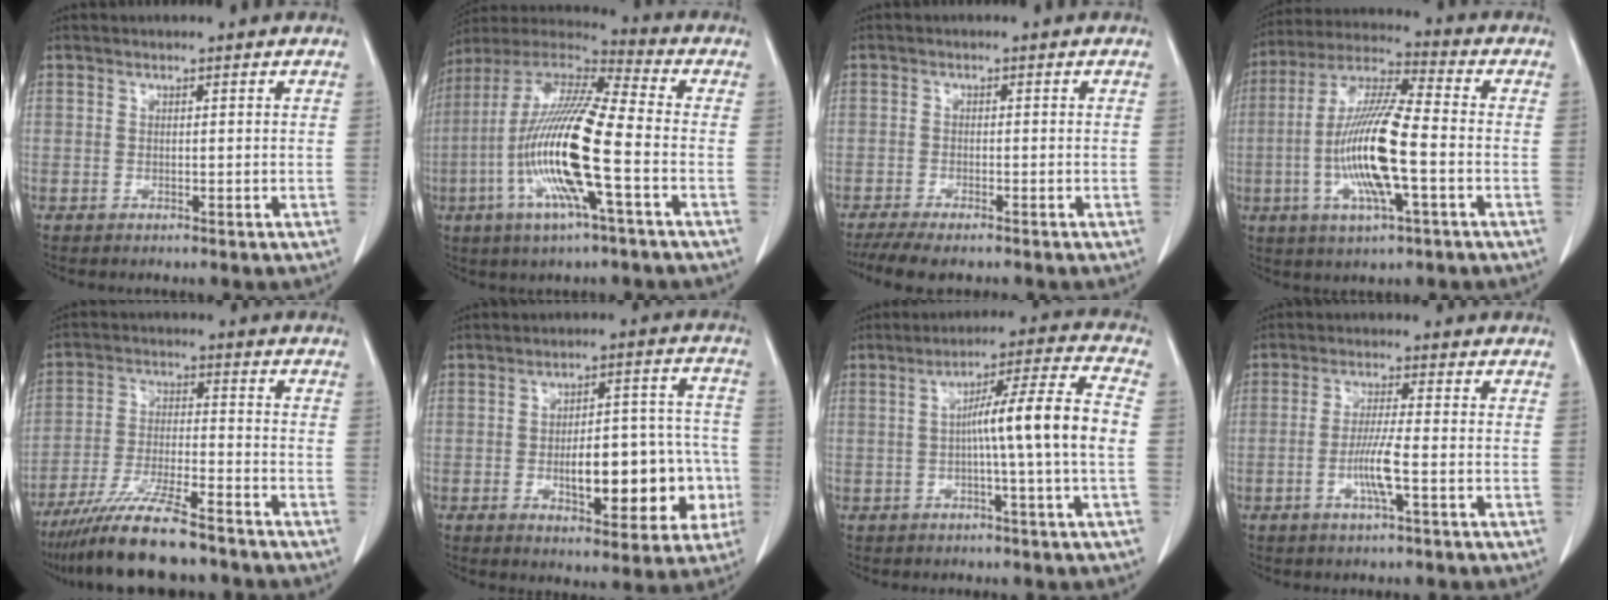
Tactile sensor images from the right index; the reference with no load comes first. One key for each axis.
{"total": 18.1, "fx": -4.5, "fy": 1.3, "fz": 17.5, "tx": -0.356, "ty": -0.009, "tz": -0.093}
{"total": 7.0, "fx": -5.6, "fy": 1.4, "fz": 3.9, "tx": -0.058, "ty": -0.013, "tz": -0.089}
{"total": 14.9, "fx": -3.1, "fy": 2.0, "fz": 14.5, "tx": -0.292, "ty": -0.007, "tz": -0.059}
{"total": 12.8, "fx": -10.6, "fy": 1.3, "fz": 7.1, "tx": -0.128, "ty": -0.024, "tz": -0.183}
{"total": 14.9, "fx": -3.7, "fy": 5.6, "fz": 13.2, "tx": -0.168, "ty": 0.035, "tz": -0.041}
{"total": 11.3, "fx": -0.7, "fy": -1.3, "fz": 11.2, "tx": -0.180, "ty": 0.016, "tz": -0.014}
{"total": 5.4, "fx": -1.7, "fy": -0.1, "fz": 5.1, "tx": -0.101, "ty": -0.005, "tz": -0.034}